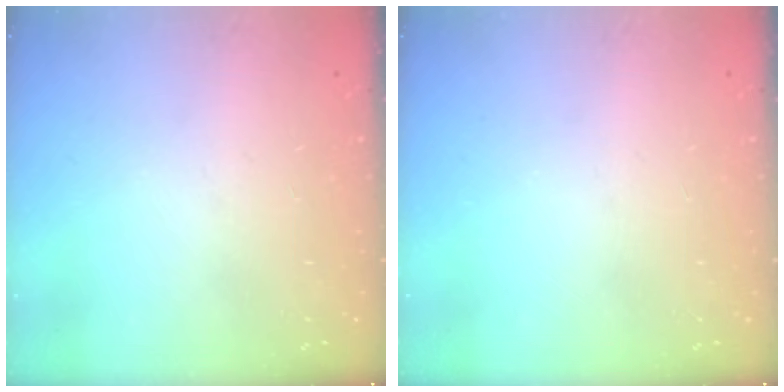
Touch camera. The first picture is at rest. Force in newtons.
{"total": 0.0}